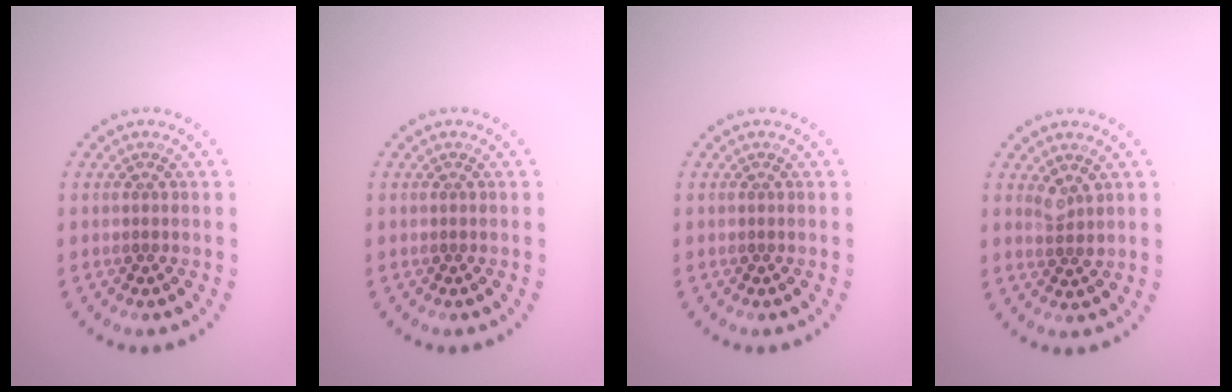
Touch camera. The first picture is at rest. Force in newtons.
{"total": 0.0}
{"total": 0.0}
{"total": 1.6, "press": 1.3, "slide": 0.8}